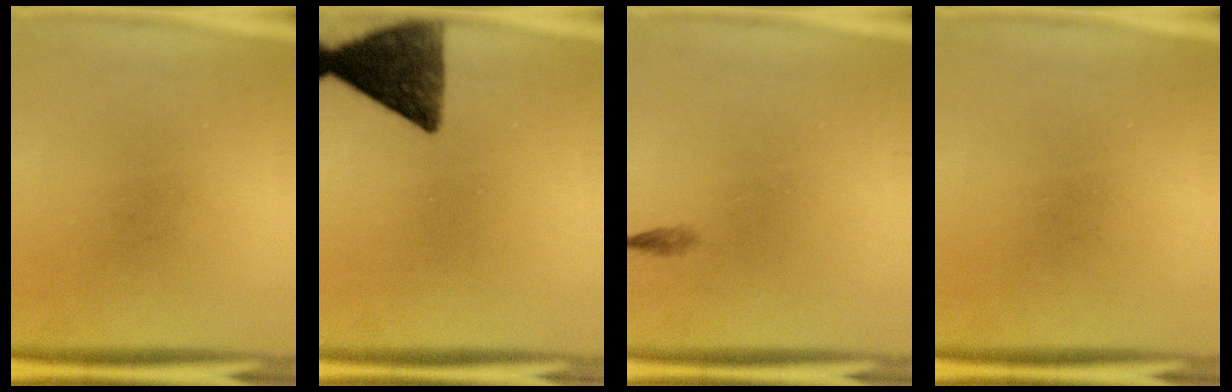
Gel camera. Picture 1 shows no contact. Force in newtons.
{"total": 11.1}
{"total": 0.6}
{"total": 0.0}